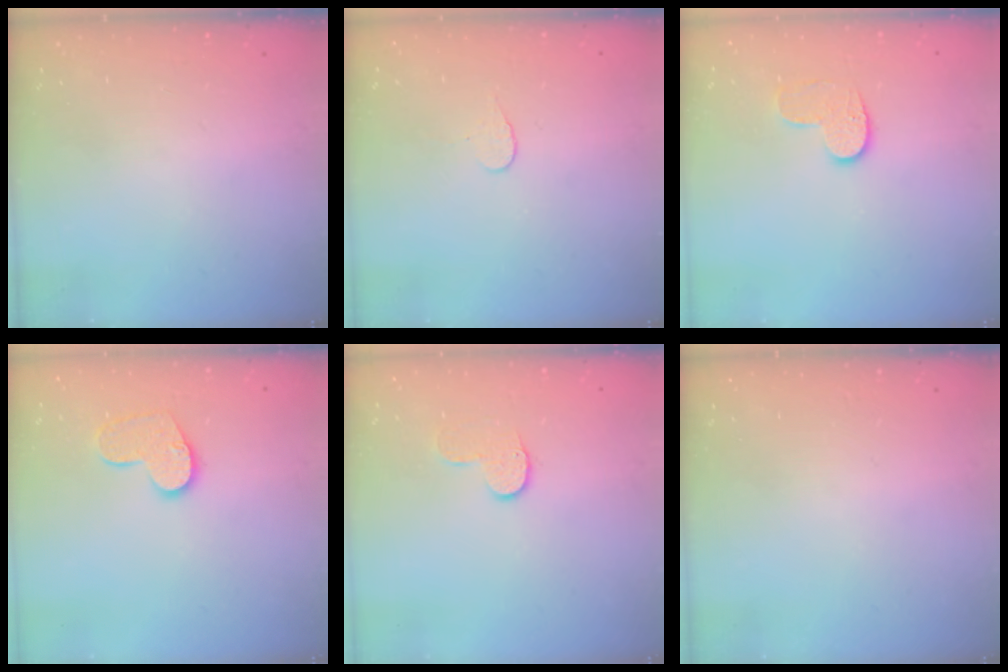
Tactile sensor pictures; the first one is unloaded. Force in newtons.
{"total": 3.9, "press": 3.9, "slide": 0.3}
{"total": 6.6, "press": 6.6, "slide": 0.3}
{"total": 10.4, "press": 10.4, "slide": 0.7}
{"total": 6.6, "press": 6.6, "slide": 0.6}
{"total": 0.0}